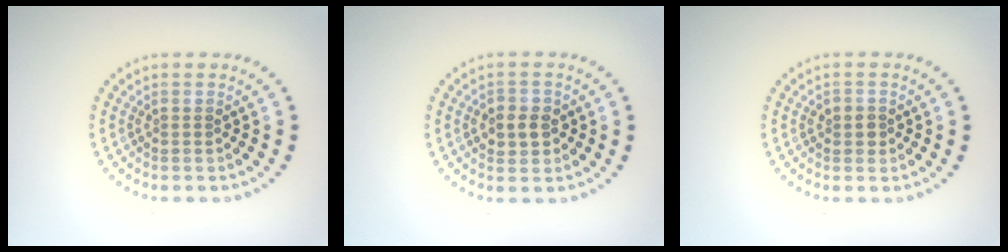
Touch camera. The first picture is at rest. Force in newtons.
{"total": 2.6, "press": 2.6, "slide": 0.6}
{"total": 1.5, "press": 1.3, "slide": 0.6}